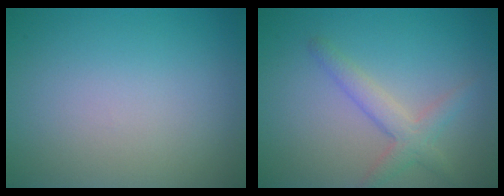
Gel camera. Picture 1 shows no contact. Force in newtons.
{"total": 2.7, "press": 2.7, "slide": 0.1}